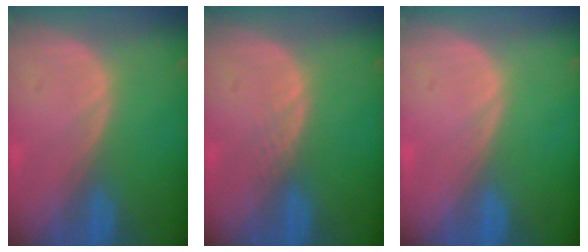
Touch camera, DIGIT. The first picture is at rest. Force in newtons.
{"total": 1.3, "press": 1.2, "slide": 0.1}
{"total": 0.0}